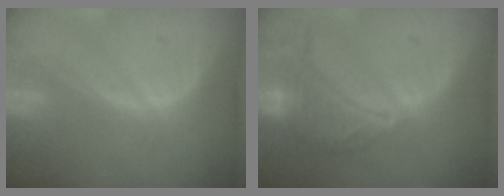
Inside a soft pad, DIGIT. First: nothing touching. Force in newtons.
{"total": 8.2, "press": 8.2, "slide": 0.4}